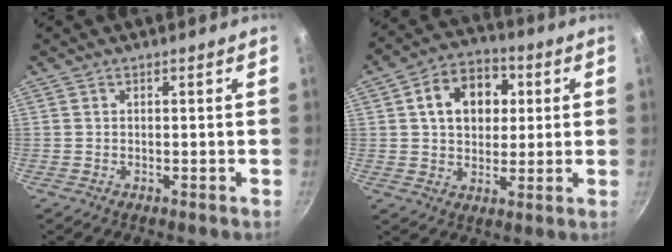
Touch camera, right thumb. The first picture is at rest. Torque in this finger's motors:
{"motor_torque": [0.54, 2.60, 1.17, 0.30, 0.09]}